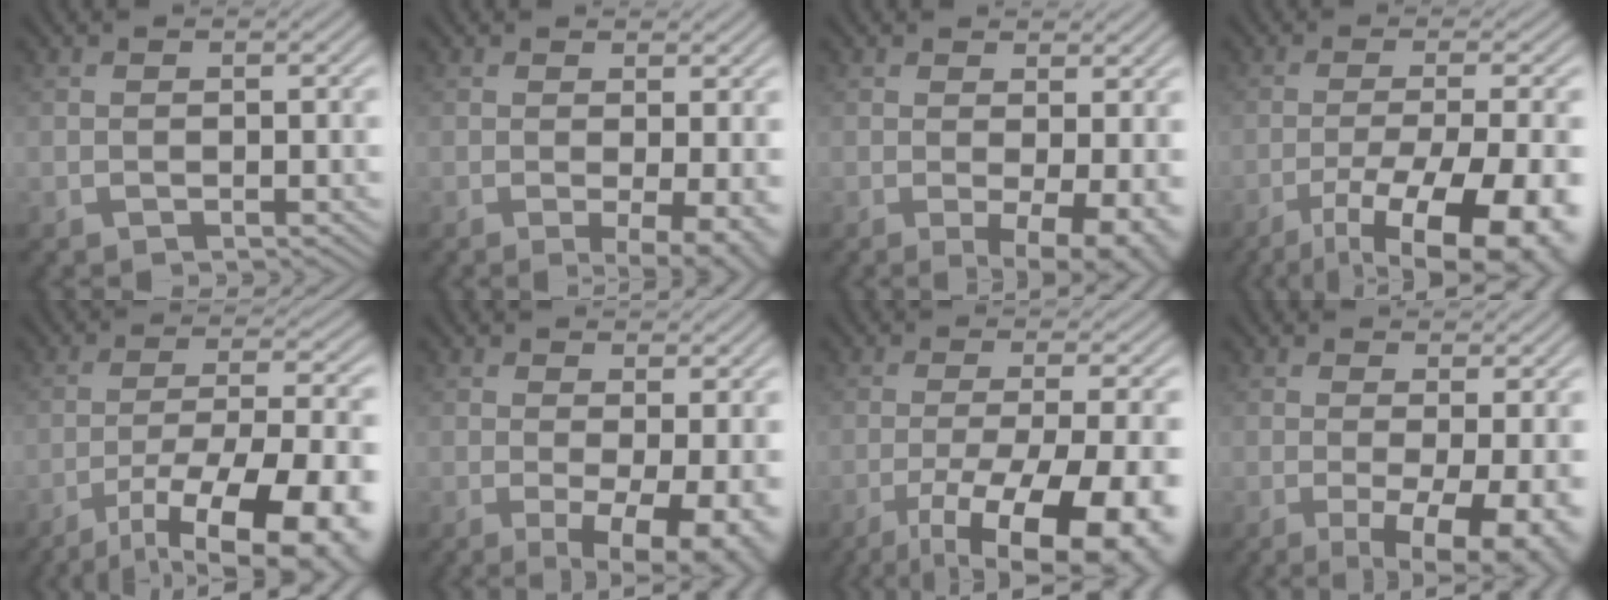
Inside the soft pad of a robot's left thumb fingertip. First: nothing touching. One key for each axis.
{"total": 4.1, "fx": -0.2, "fy": 1.0, "fz": 4.0, "tx": -0.061, "ty": -0.010, "tz": -0.002}
{"total": 5.3, "fx": 0.0, "fy": 1.7, "fz": 5.1, "tx": -0.073, "ty": -0.009, "tz": 0.003}
{"total": 14.3, "fx": -8.0, "fy": 4.0, "fz": 11.1, "tx": -0.177, "ty": -0.028, "tz": -0.108}
{"total": 16.1, "fx": -10.0, "fy": 4.5, "fz": 11.7, "tx": -0.178, "ty": -0.028, "tz": -0.136}
{"total": 7.0, "fx": -0.2, "fy": 2.5, "fz": 6.6, "tx": -0.098, "ty": -0.010, "tz": 0.003}
{"total": 14.6, "fx": -7.0, "fy": 4.1, "fz": 12.2, "tx": -0.182, "ty": -0.013, "tz": -0.095}
{"total": 7.7, "fx": -0.9, "fy": 2.4, "fz": 7.3, "tx": -0.111, "ty": -0.009, "tz": -0.008}